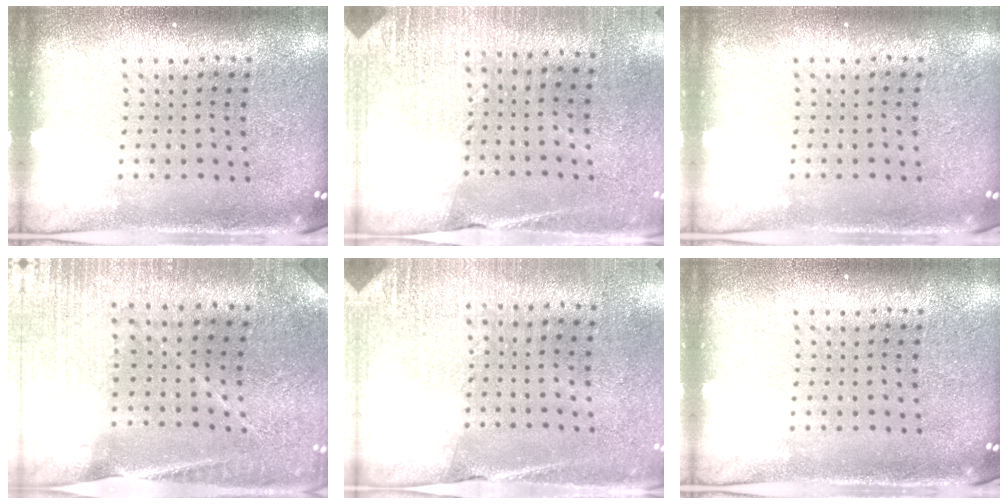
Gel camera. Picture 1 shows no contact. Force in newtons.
{"total": 2.6, "press": 2.5, "slide": 0.8}
{"total": 0.0}
{"total": 0.9, "press": 0.9, "slide": 0.1}
{"total": 2.7, "press": 2.4, "slide": 1.2}
{"total": 0.0}